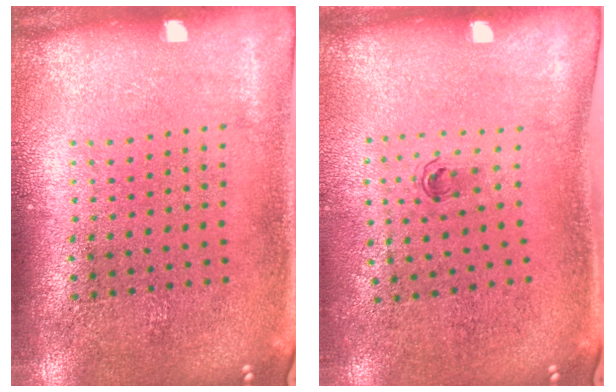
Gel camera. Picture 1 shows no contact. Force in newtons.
{"total": 0.6, "press": 0.3, "slide": 0.5}